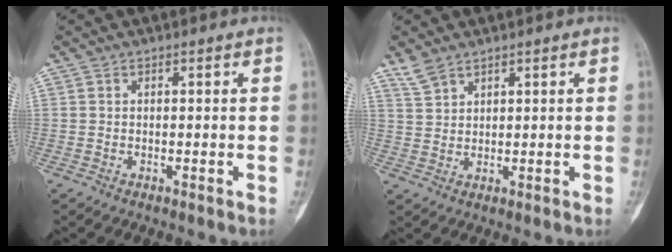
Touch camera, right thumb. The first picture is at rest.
{"total": 3.5, "force": [2.8, 1.5, 1.4], "torque": [-0.024, -0.005, 0.063]}